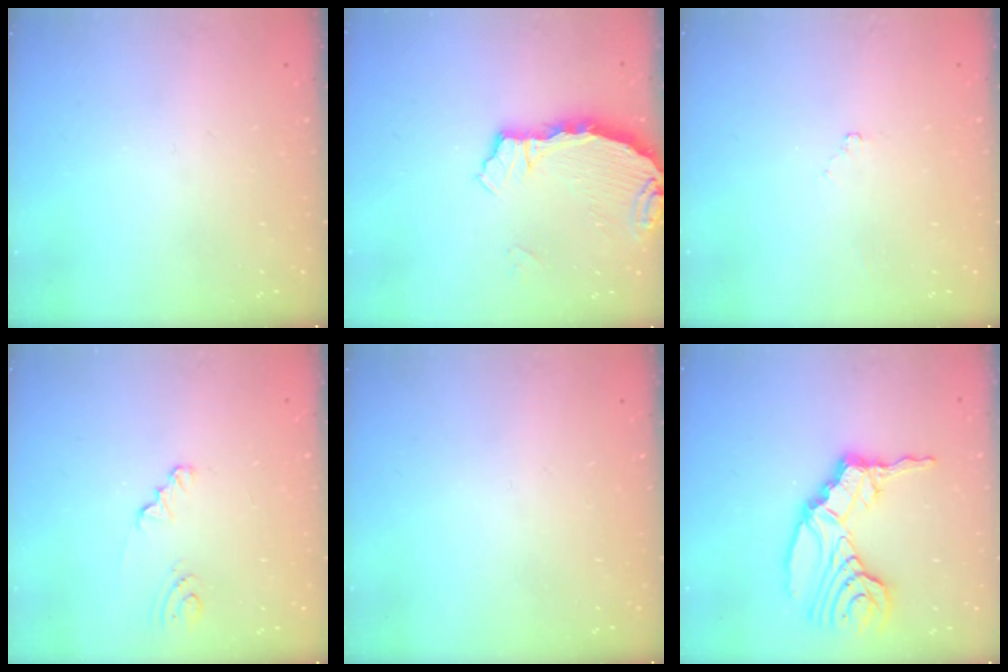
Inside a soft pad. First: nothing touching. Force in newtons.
{"total": 3.8, "press": 3.7, "slide": 0.4}
{"total": 1.8, "press": 1.7, "slide": 0.4}
{"total": 2.2, "press": 2.2, "slide": 0.3}
{"total": 0.0}
{"total": 15.3, "press": 15.2, "slide": 2.1}